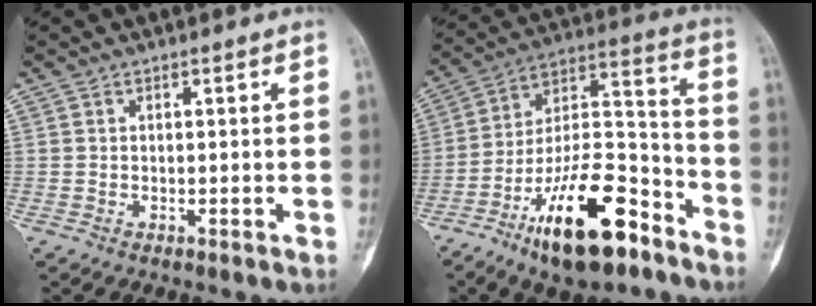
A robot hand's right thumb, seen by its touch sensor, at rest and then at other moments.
{"total": 22.1, "force": [-13.0, 8.6, 15.7], "torque": [-0.268, 0.087, -0.221]}